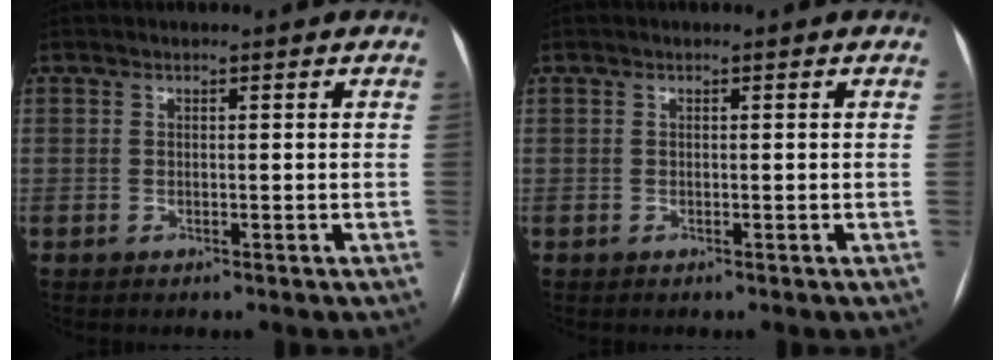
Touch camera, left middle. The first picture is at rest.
{"total": 0.0}